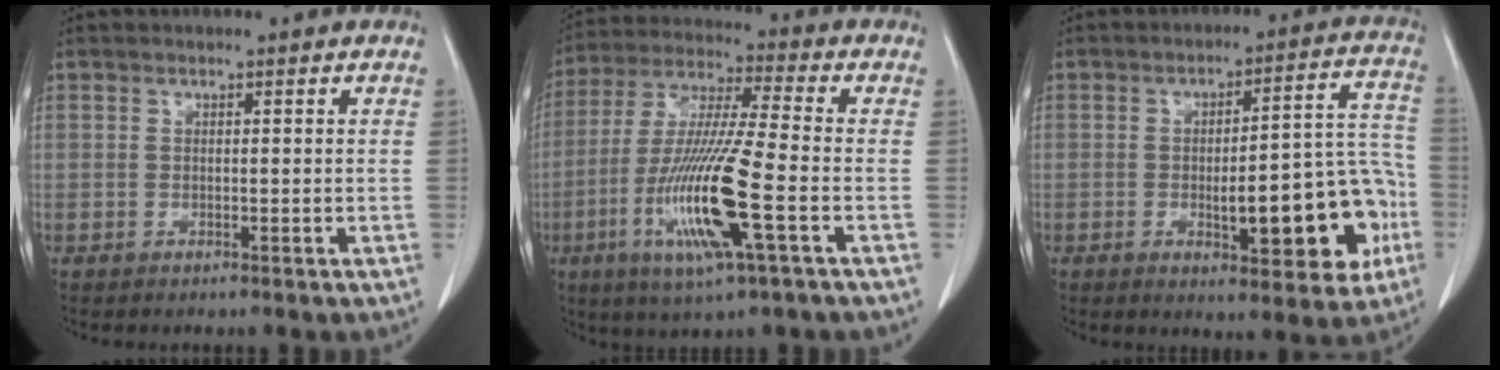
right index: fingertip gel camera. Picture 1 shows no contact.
{"total": 16.0, "force": [-5.0, 0.5, 15.1], "torque": [-0.316, -0.019, -0.093]}
{"total": 15.5, "force": [-4.4, 4.6, 14.2], "torque": [-0.165, 0.037, -0.046]}